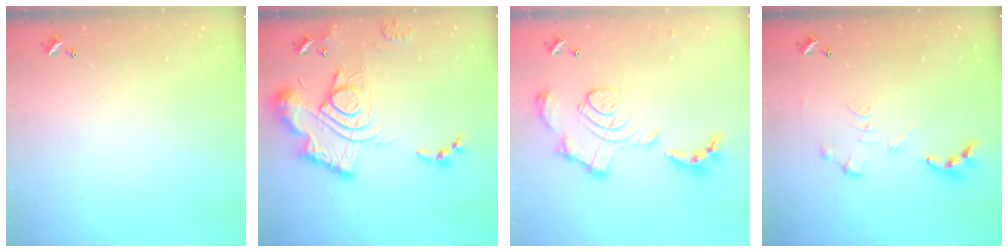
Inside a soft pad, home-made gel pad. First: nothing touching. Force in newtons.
{"total": 19.5, "press": 19.4, "slide": 2.0}
{"total": 2.1, "press": 1.4, "slide": 1.5}
{"total": 0.0}